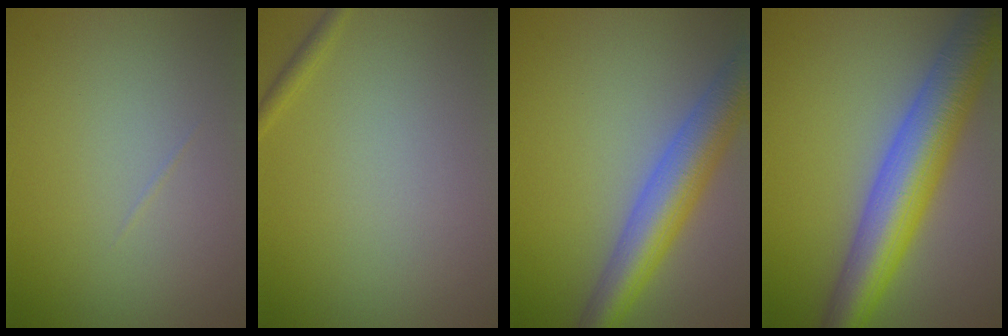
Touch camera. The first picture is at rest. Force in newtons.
{"total": 0.9, "press": 0.9, "slide": 0.1}
{"total": 7.1, "press": 7.1, "slide": 0.5}
{"total": 9.5, "press": 9.5, "slide": 0.1}